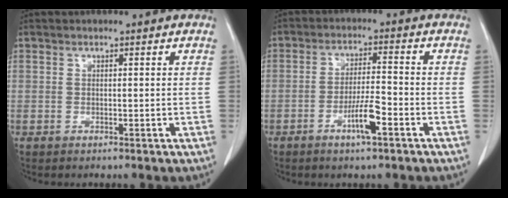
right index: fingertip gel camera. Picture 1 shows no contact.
{"total": 5.6, "force": [-2.9, 0.6, 4.8], "torque": [-0.092, -0.001, -0.052]}